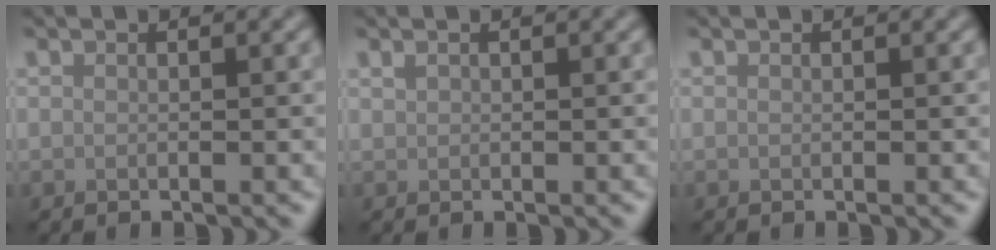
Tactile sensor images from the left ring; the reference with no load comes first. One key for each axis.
{"total": 0.5, "fx": 0.3, "fy": 0.4, "fz": 0.2, "tx": -0.003, "ty": 0.001, "tz": 0.007}
{"total": 0.0}